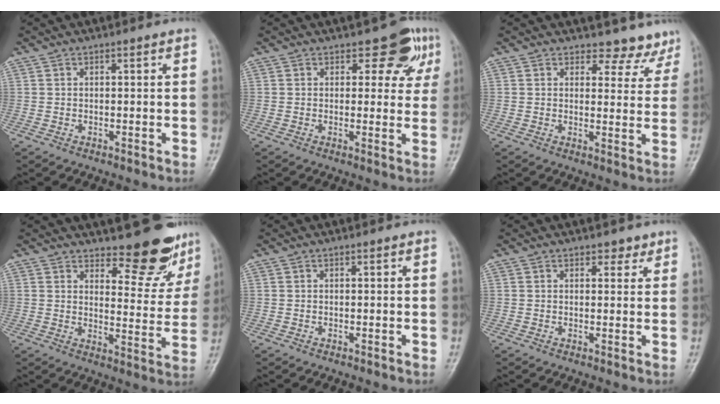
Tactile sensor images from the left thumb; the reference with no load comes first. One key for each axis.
{"total": 6.0, "fx": 3.5, "fy": 3.8, "fz": 3.1, "tx": 0.002, "ty": -0.015, "tz": 0.037}
{"total": 7.2, "fx": 6.5, "fy": 3.1, "fz": -0.4, "tx": 0.047, "ty": -0.046, "tz": 0.054}
{"total": 12.4, "fx": 10.7, "fy": 4.1, "fz": 4.7, "tx": -0.024, "ty": -0.099, "tz": 0.134}
{"total": 0.0}
{"total": 2.2, "fx": 1.7, "fy": 1.3, "fz": 0.8, "tx": 0.008, "ty": -0.009, "tz": 0.019}